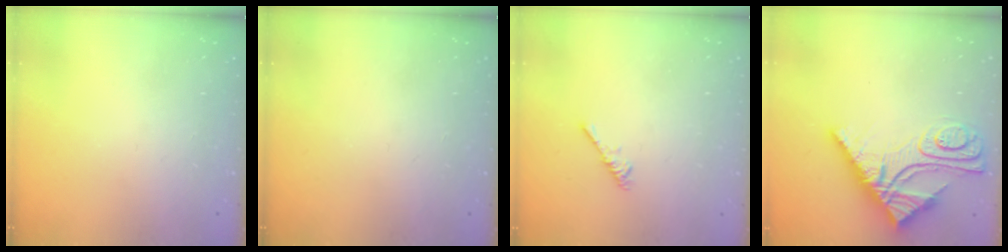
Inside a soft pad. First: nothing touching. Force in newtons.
{"total": 0.0}
{"total": 2.2, "press": 2.1, "slide": 0.5}
{"total": 13.8, "press": 13.7, "slide": 1.7}